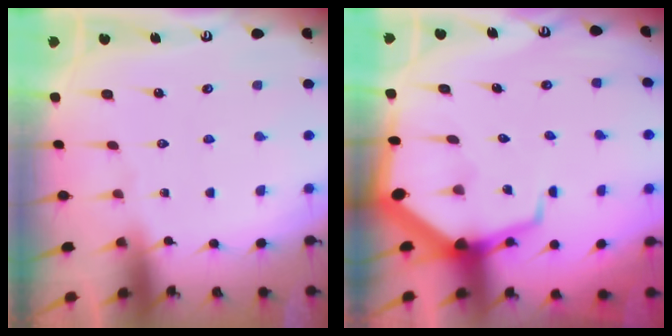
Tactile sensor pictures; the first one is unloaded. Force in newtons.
{"total": 9.7, "press": 9.6, "slide": 1.2}